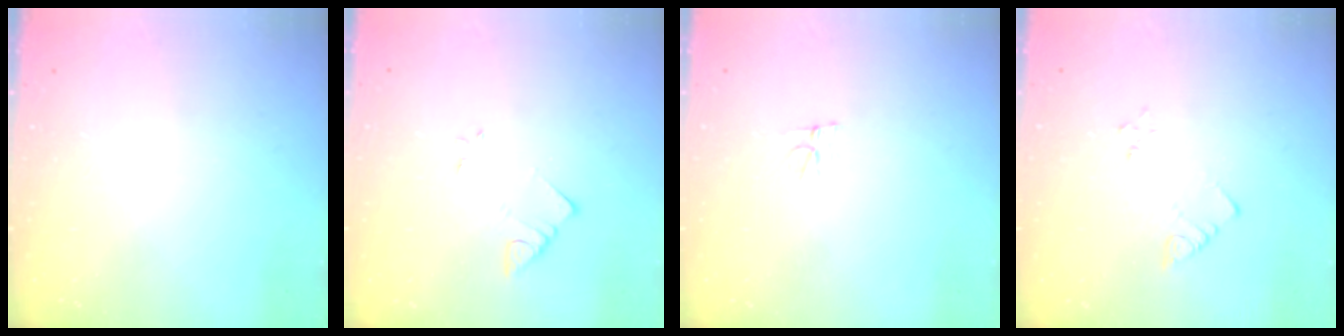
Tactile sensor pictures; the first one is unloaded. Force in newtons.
{"total": 2.7, "press": 2.7, "slide": 0.2}
{"total": 3.9, "press": 3.9, "slide": 0.3}
{"total": 4.3, "press": 4.3, "slide": 0.4}